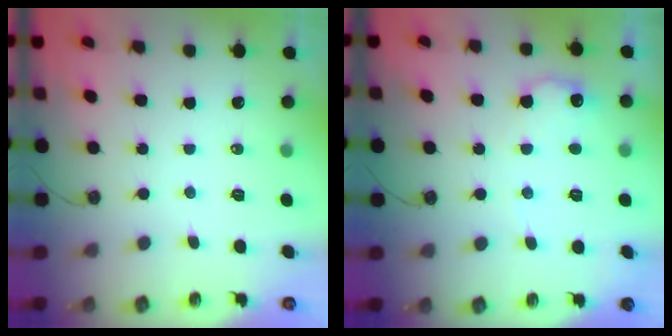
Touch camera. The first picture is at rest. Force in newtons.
{"total": 8.5, "press": 8.4, "slide": 0.8}